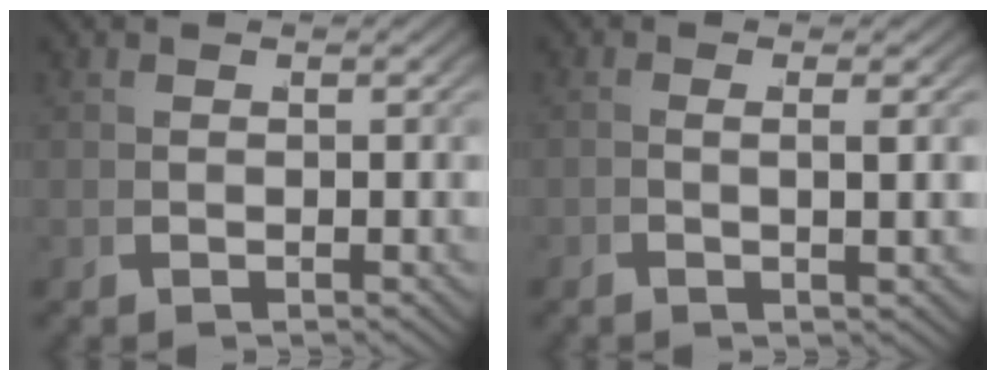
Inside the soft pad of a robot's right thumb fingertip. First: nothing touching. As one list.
[{"total": 1.2, "force": [0.1, -0.5, 1.0], "torque": [-0.011, 0.014, -0.002]}]